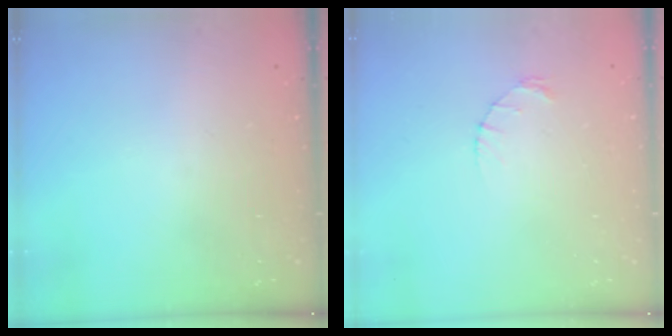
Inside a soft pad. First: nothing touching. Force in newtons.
{"total": 1.2, "press": 1.1, "slide": 0.2}